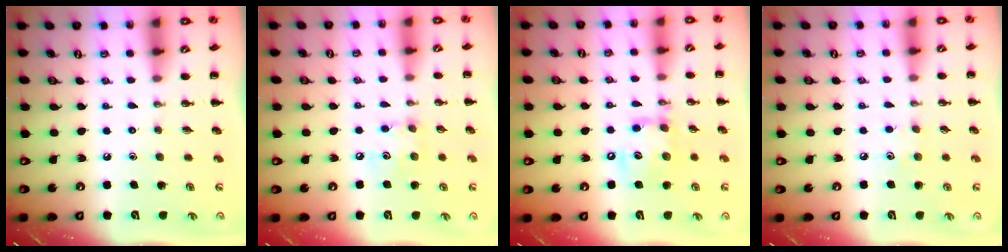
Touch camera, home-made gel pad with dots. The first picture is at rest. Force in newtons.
{"total": 5.8, "press": 5.7, "slide": 0.7}
{"total": 12.6, "press": 12.5, "slide": 1.9}
{"total": 4.2, "press": 4.1, "slide": 1.1}